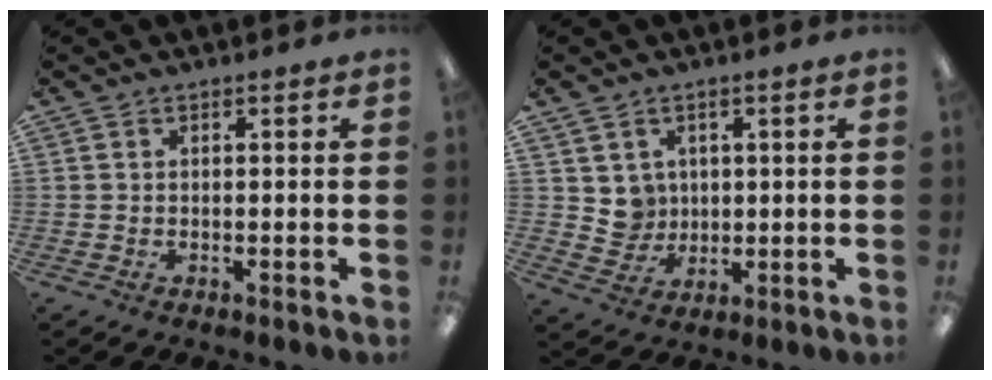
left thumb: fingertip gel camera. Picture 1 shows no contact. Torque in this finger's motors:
{"motor_torque": [0.00, 0.01, 0.01, -0.02, 0.00]}